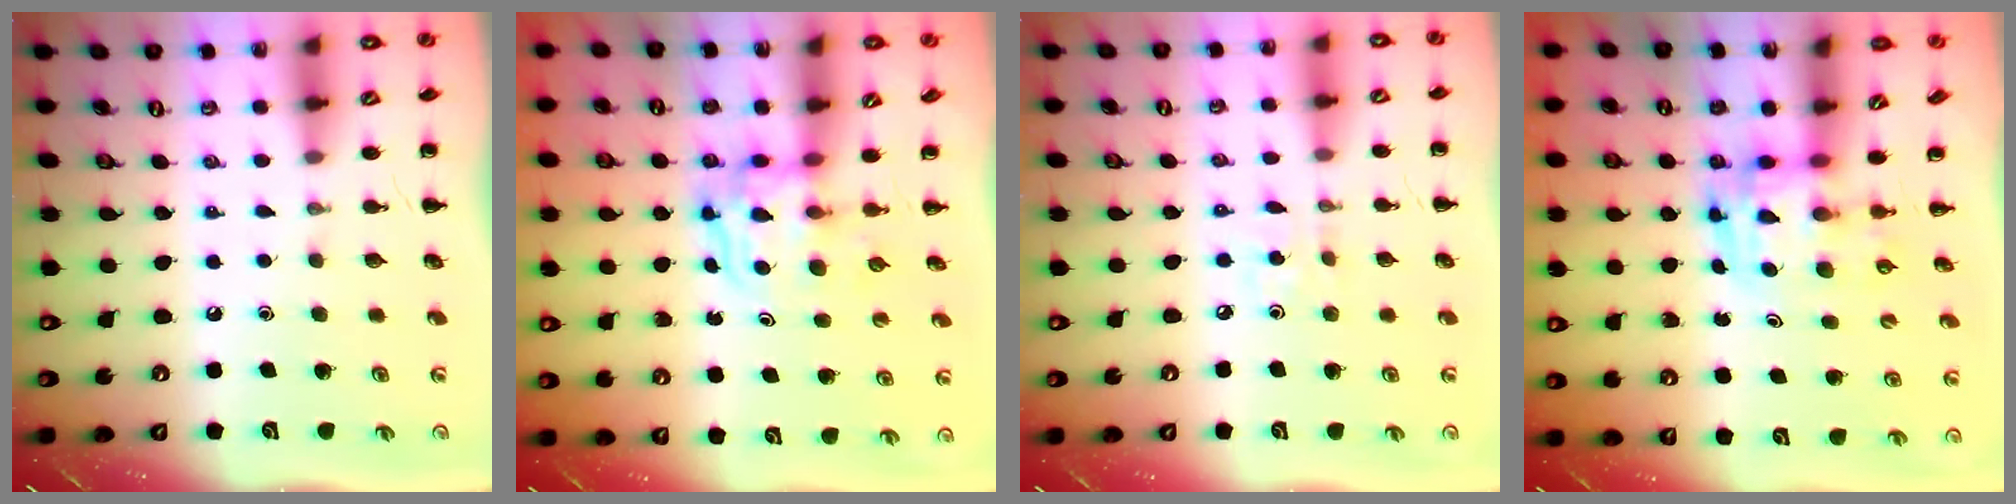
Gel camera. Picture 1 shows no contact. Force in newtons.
{"total": 3.6, "press": 3.6, "slide": 0.2}
{"total": 3.0, "press": 2.8, "slide": 1.1}
{"total": 3.6, "press": 3.5, "slide": 0.6}